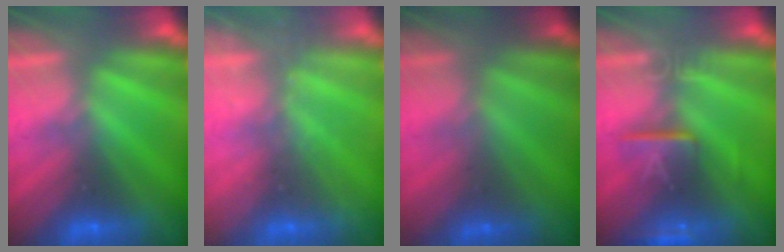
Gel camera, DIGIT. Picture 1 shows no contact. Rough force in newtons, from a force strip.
{"total": 1.4}
{"total": 1.5}
{"total": 7.8}